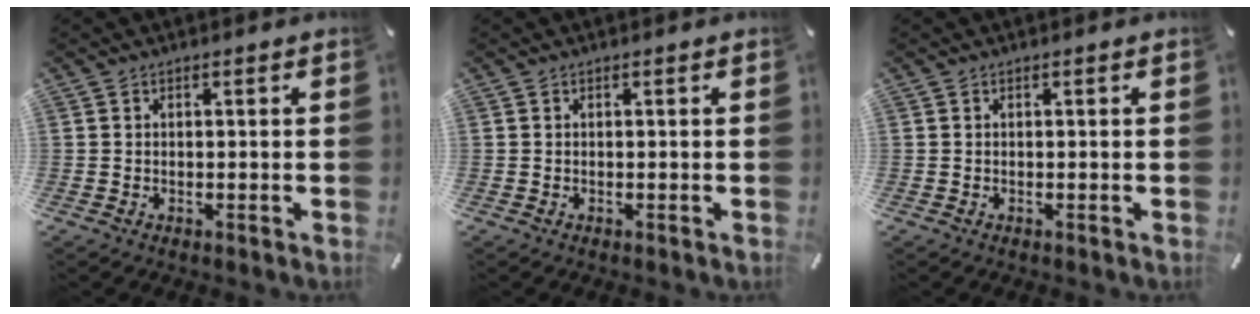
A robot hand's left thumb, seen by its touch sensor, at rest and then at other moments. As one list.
[{"total": 0.0}, {"total": 0.0}]